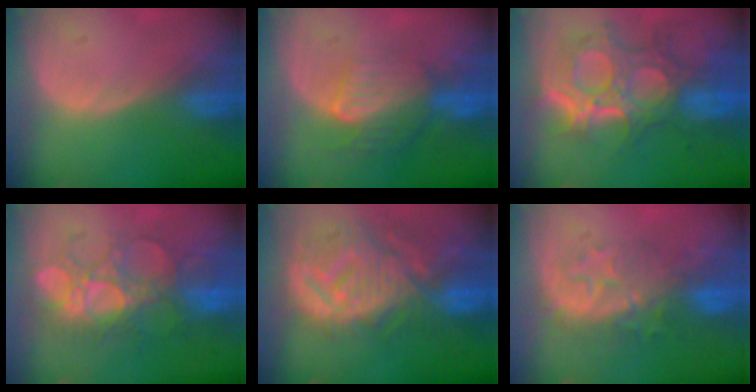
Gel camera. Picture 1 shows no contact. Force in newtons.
{"total": 7.9, "press": 7.3, "slide": 3.1}
{"total": 12.1, "press": 10.8, "slide": 5.4}
{"total": 9.0, "press": 8.9, "slide": 1.1}
{"total": 12.4, "press": 11.0, "slide": 5.7}
{"total": 7.8, "press": 7.6, "slide": 1.7}